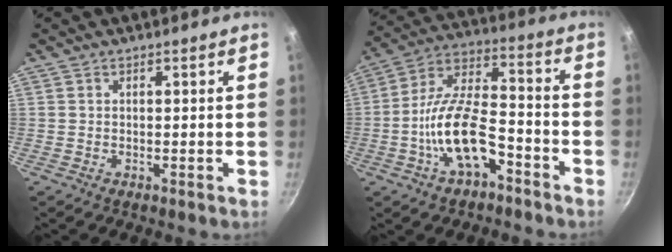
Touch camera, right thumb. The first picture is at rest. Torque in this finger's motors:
{"motor_torque": [3.08, 1.93, 1.83, -0.94, 0.50]}